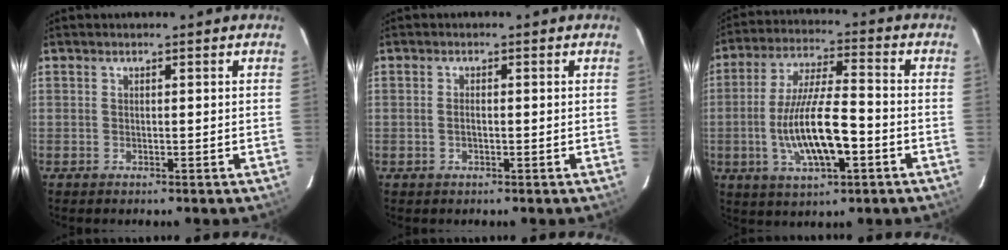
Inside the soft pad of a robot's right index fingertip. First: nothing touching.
{"total": 1.2, "force": [-0.4, 0.7, 1.0], "torque": [-0.020, 0.001, -0.007]}
{"total": 14.3, "force": [-4.0, 3.9, 13.1], "torque": [-0.260, -0.009, -0.066]}